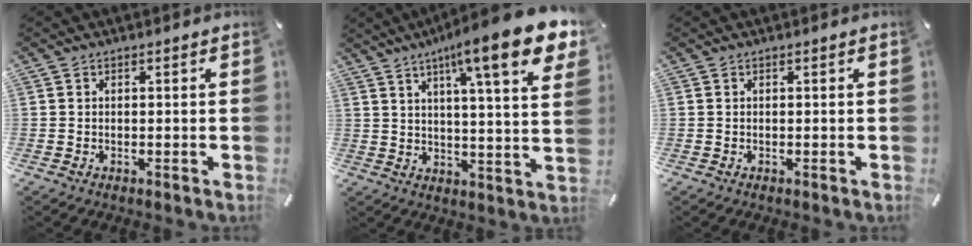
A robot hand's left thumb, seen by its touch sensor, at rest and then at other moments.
{"total": 16.9, "force": [10.0, 2.0, 13.5], "torque": [-0.211, -0.052, 0.147]}
{"total": 0.0}